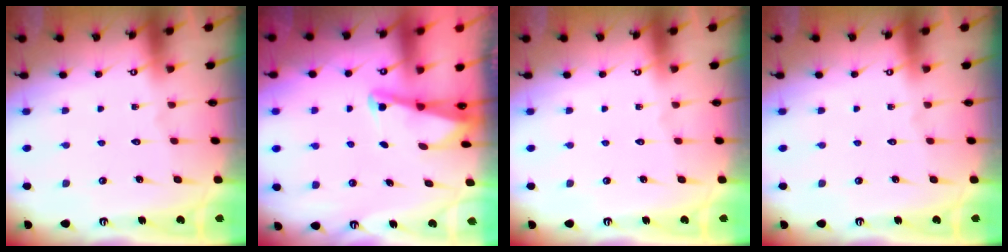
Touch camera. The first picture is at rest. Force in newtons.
{"total": 2.2, "press": 2.2, "slide": 0.3}
{"total": 0.0}
{"total": 0.0}